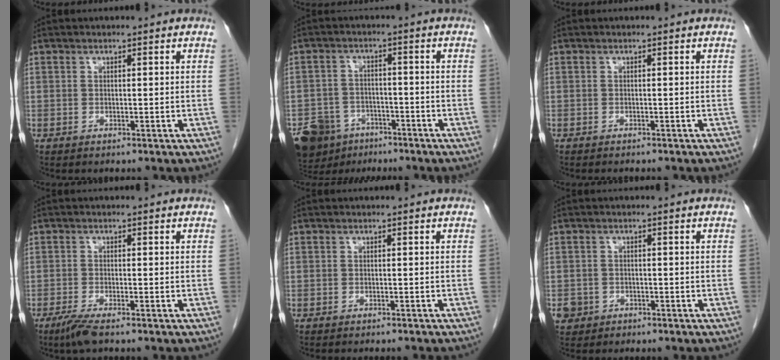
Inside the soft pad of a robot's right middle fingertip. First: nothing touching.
{"total": 9.6, "force": [-6.7, 6.3, 2.8], "torque": [-0.064, 0.000, -0.107]}
{"total": 2.3, "force": [-2.0, 0.5, 0.9], "torque": [-0.016, -0.004, -0.020]}
{"total": 3.0, "force": [-2.1, 0.1, 2.1], "torque": [-0.047, -0.009, -0.045]}
{"total": 2.9, "force": [-2.7, 0.2, 1.1], "torque": [-0.014, -0.003, -0.033]}
{"total": 3.1, "force": [-1.7, 2.6, 0.3], "torque": [-0.006, 0.007, -0.028]}